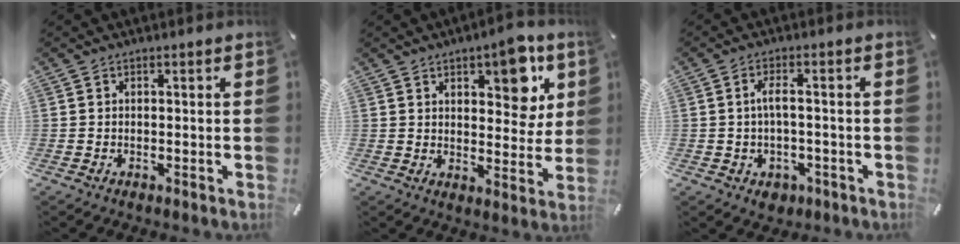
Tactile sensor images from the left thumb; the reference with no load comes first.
{"total": 10.3, "force": [5.6, 5.2, 7.0], "torque": [-0.067, -0.033, 0.088]}
{"total": 5.0, "force": [-0.6, 2.9, 4.0], "torque": [-0.079, 0.010, -0.013]}